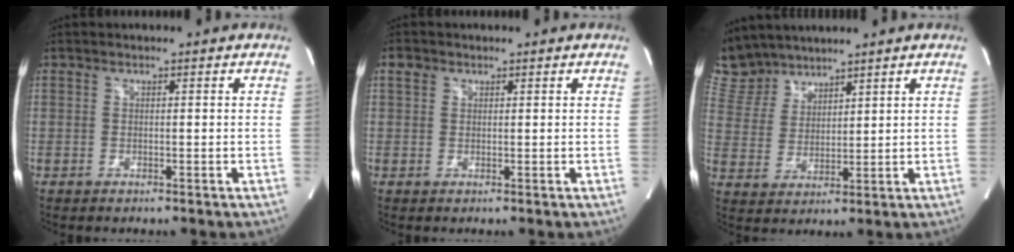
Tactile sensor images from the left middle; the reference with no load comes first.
{"total": 1.7, "force": [1.0, 1.3, 0.5], "torque": [-0.010, 0.011, 0.019]}
{"total": 8.6, "force": [7.9, 3.3, 0.6], "torque": [-0.025, 0.011, 0.172]}